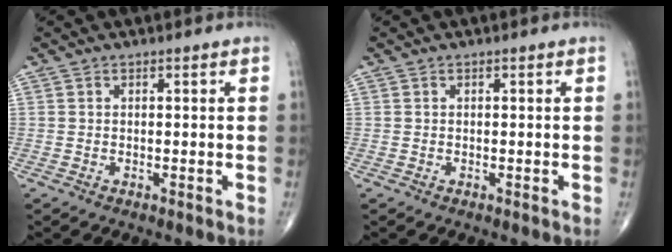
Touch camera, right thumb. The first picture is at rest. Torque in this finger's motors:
{"motor_torque": [0.09, 0.03, -0.17, -0.01, 0.02]}